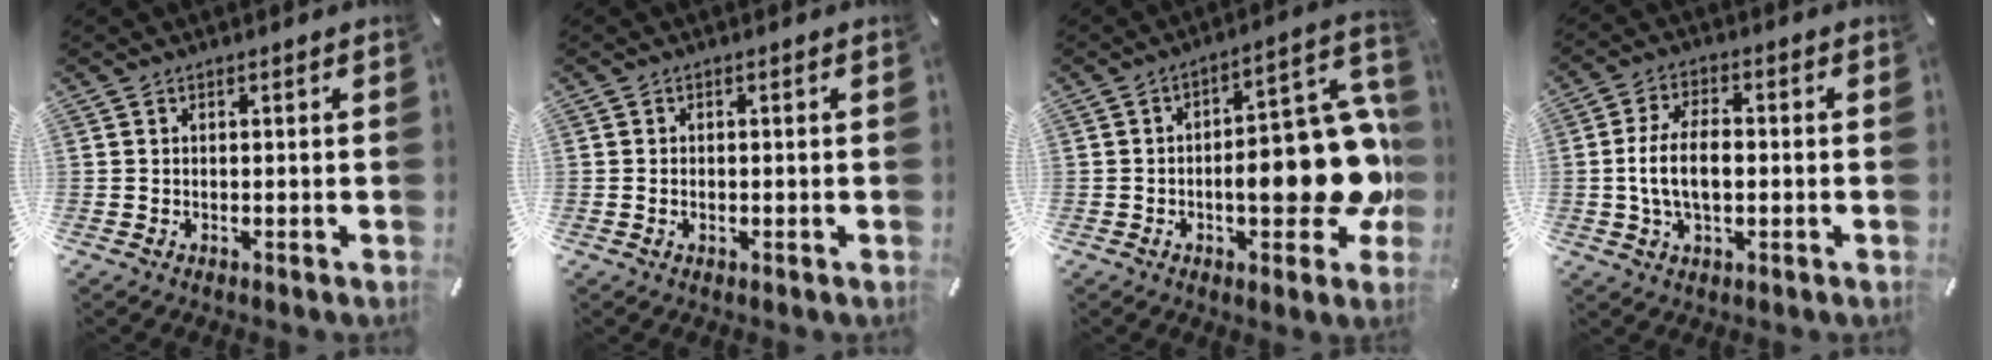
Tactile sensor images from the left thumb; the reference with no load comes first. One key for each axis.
{"total": 0.8, "fx": -0.3, "fy": 0.5, "fz": 0.6, "tx": -0.011, "ty": 0.002, "tz": -0.006}
{"total": 21.4, "fx": -3.7, "fy": 8.4, "fz": 19.3, "tx": -0.235, "ty": 0.003, "tz": -0.042}
{"total": 9.3, "fx": -0.8, "fy": 5.2, "fz": 7.7, "tx": -0.145, "ty": 0.008, "tz": -0.015}